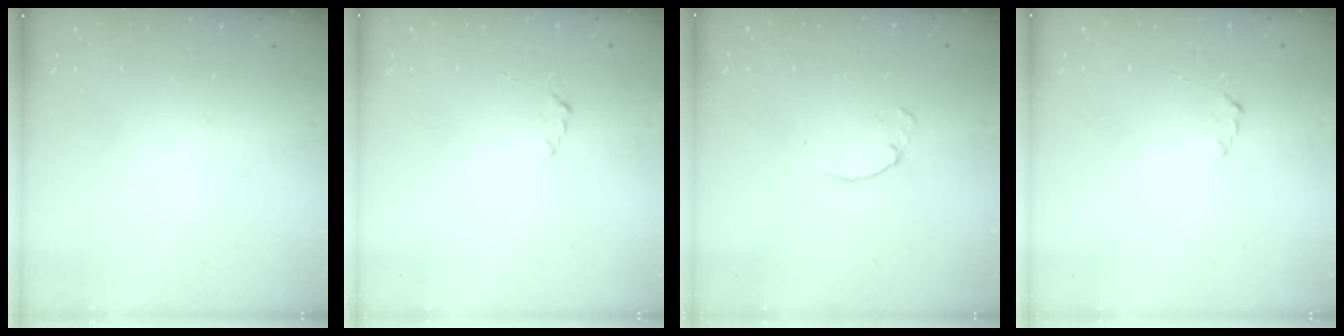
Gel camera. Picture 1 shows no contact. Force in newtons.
{"total": 2.2, "press": 2.1, "slide": 0.3}
{"total": 0.9, "press": 0.8, "slide": 0.3}
{"total": 2.2, "press": 2.1, "slide": 0.3}